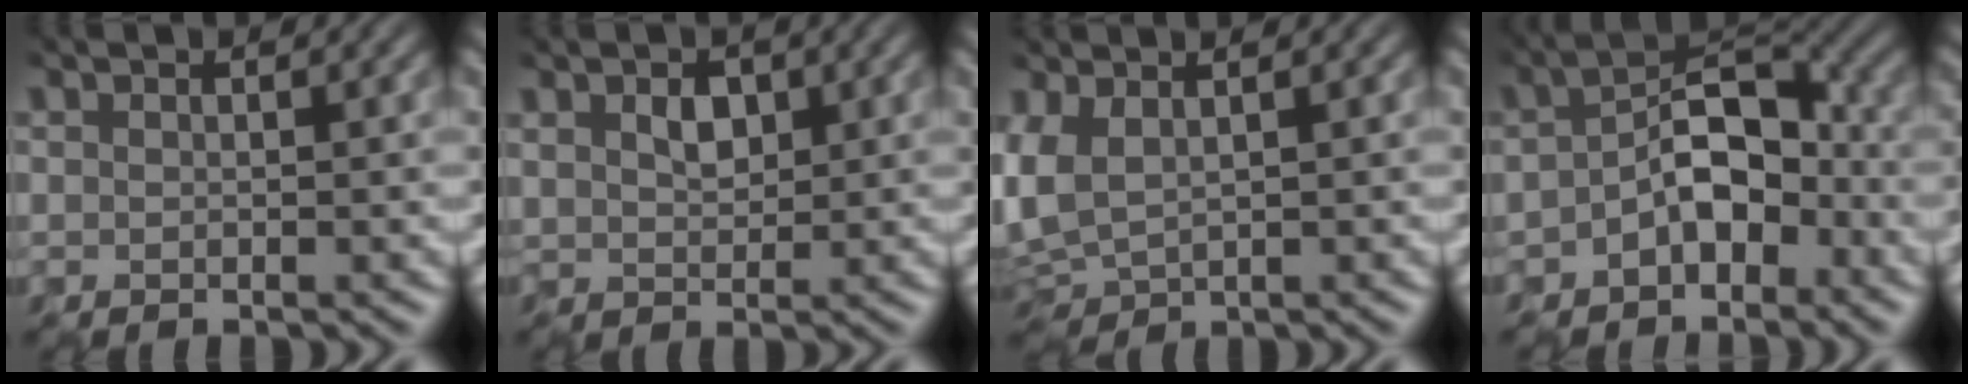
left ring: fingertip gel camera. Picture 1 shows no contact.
{"total": 1.8, "force": [0.8, 1.3, 1.0], "torque": [-0.020, 0.007, 0.014]}
{"total": 2.8, "force": [0.7, 1.6, 2.2], "torque": [-0.067, 0.010, 0.016]}
{"total": 5.2, "force": [-1.6, 3.1, 3.8], "torque": [-0.052, 0.017, -0.038]}